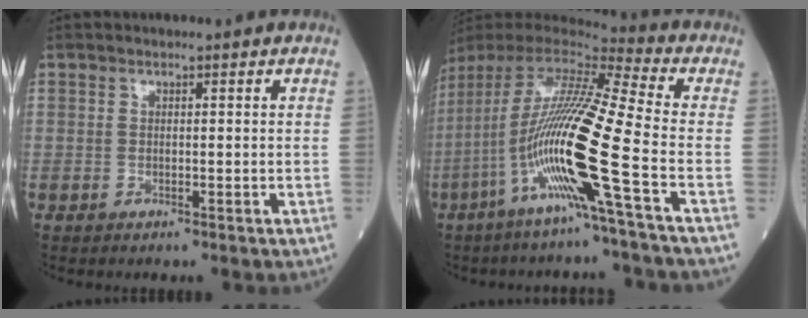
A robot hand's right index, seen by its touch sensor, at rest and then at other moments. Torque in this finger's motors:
{"motor_torque": [1.36, -0.78, 1.06, 0.21]}